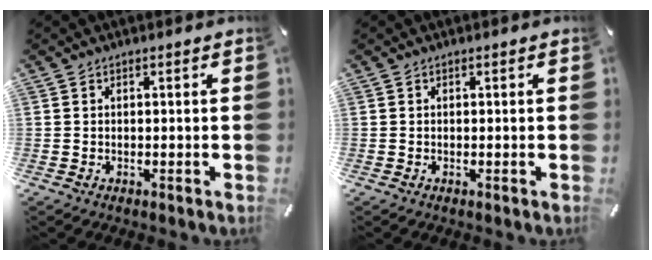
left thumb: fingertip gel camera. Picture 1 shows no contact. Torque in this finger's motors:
{"motor_torque": [0.00, 0.00, 0.00, 0.00, 0.00]}